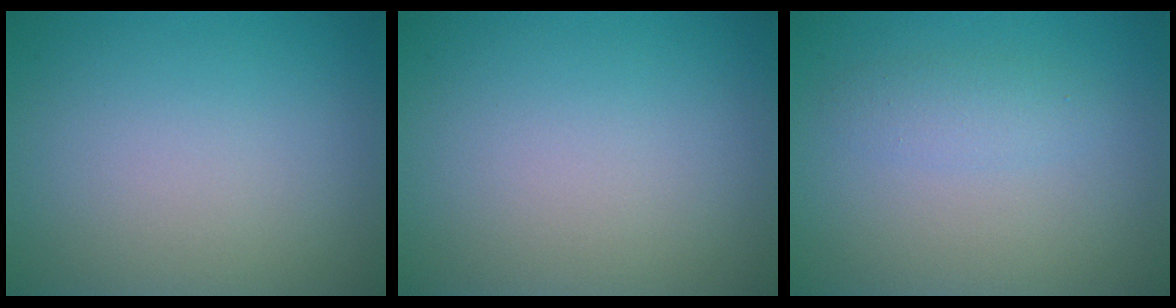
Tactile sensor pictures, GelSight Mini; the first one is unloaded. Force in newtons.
{"total": 0.0}
{"total": 1.6, "press": 1.6, "slide": 0.0}